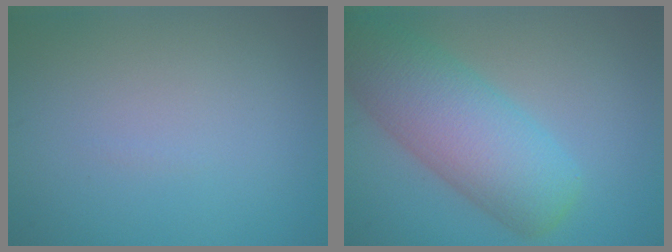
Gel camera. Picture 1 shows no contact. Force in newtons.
{"total": 8.4, "press": 8.4, "slide": 0.4}